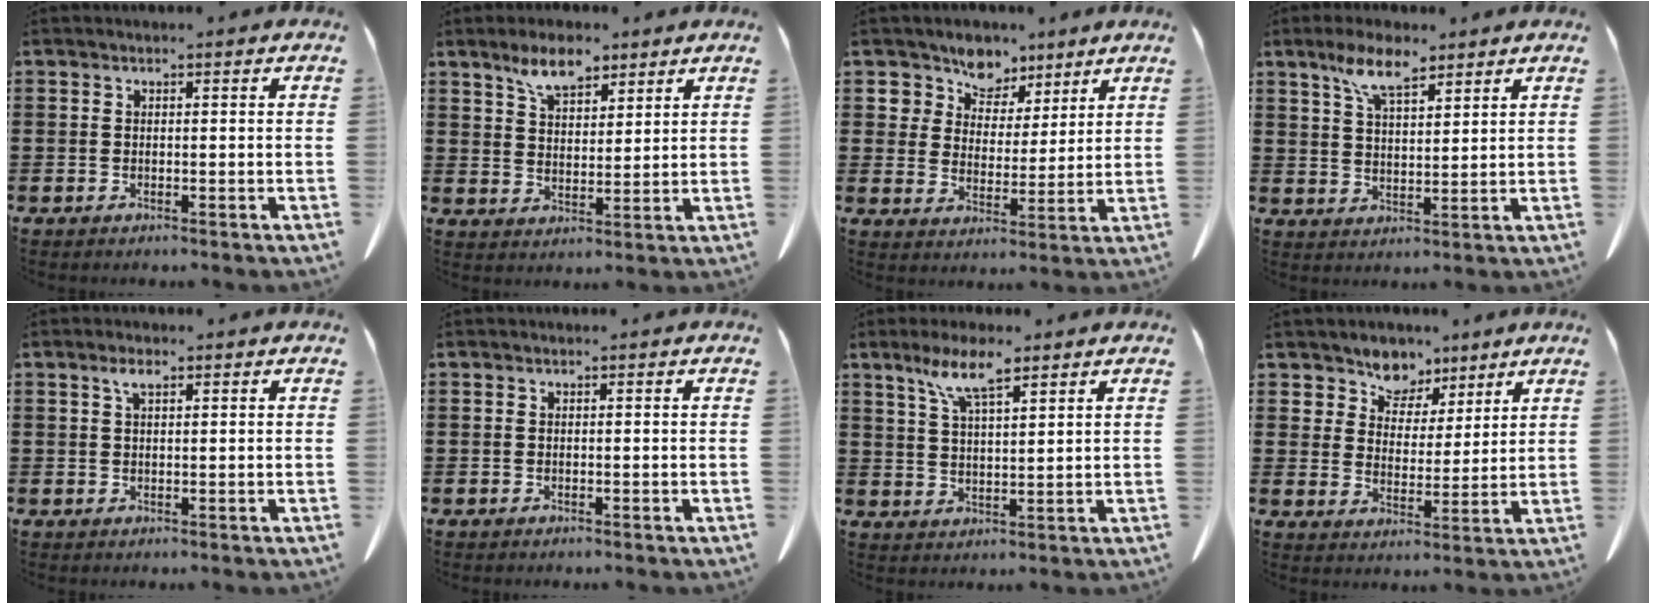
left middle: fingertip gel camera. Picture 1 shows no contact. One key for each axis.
{"total": 6.4, "fx": 4.8, "fy": 2.6, "fz": 3.3, "tx": -0.070, "ty": -0.005, "tz": 0.086}
{"total": 6.7, "fx": 5.3, "fy": 4.0, "fz": 0.2, "tx": -0.046, "ty": -0.026, "tz": 0.099}
{"total": 7.2, "fx": 4.9, "fy": 2.4, "fz": 4.7, "tx": -0.105, "ty": 0.001, "tz": 0.090}
{"total": 2.3, "fx": 1.2, "fy": 0.7, "fz": 1.8, "tx": -0.041, "ty": 0.003, "tz": 0.020}
{"total": 0.0}
{"total": 7.2, "fx": 4.7, "fy": 1.6, "fz": 5.3, "tx": -0.114, "ty": -0.001, "tz": 0.082}
{"total": 6.2, "fx": 5.1, "fy": 3.6, "fz": -0.1, "tx": -0.037, "ty": -0.027, "tz": 0.093}